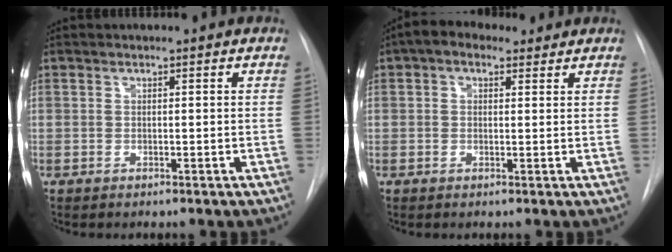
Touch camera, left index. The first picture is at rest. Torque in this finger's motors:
{"motor_torque": [0.31, -0.19, -0.02, 0.02]}